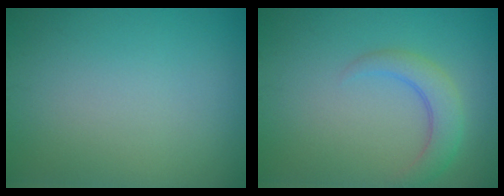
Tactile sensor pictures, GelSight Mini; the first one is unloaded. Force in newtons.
{"total": 3.0, "press": 3.0, "slide": 0.3}